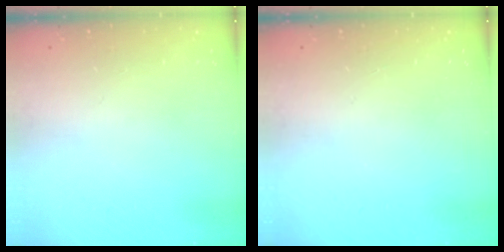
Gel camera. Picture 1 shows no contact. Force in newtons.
{"total": 0.0}